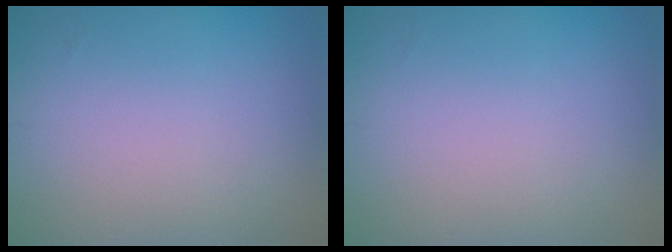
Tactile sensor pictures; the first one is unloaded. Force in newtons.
{"total": 0.0}